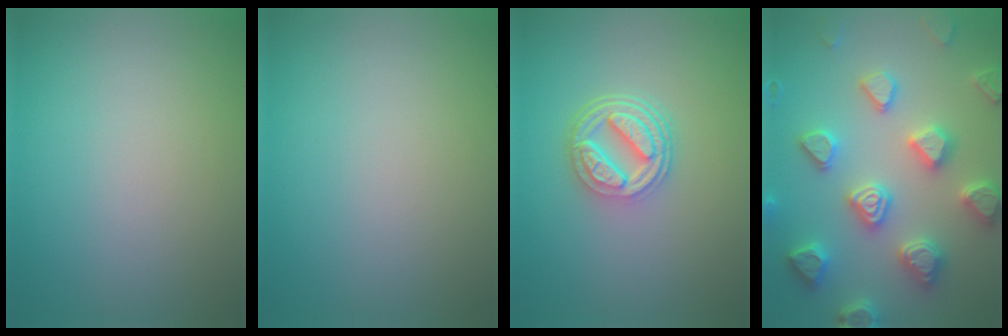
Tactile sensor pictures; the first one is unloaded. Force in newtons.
{"total": 0.0}
{"total": 5.0, "press": 3.7, "slide": 3.3}
{"total": 7.1, "press": 7.0, "slide": 1.5}